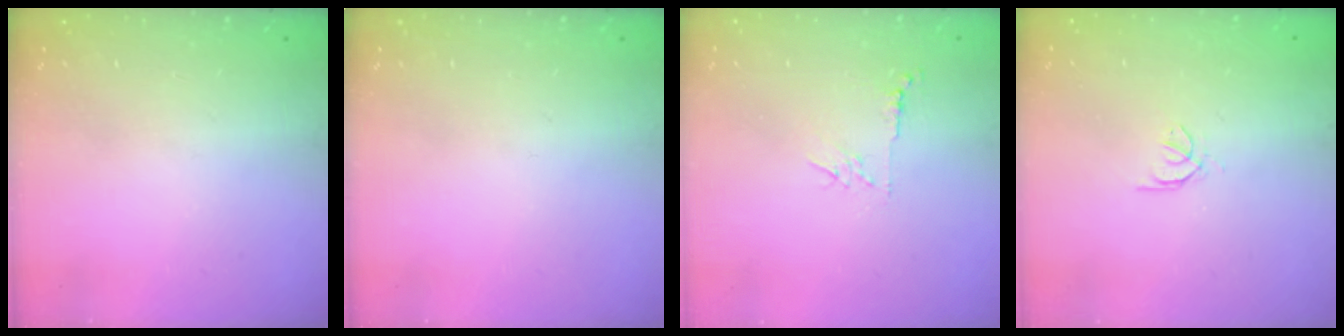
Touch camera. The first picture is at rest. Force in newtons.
{"total": 0.0}
{"total": 5.5, "press": 5.5, "slide": 0.7}
{"total": 0.5, "press": 0.4, "slide": 0.3}